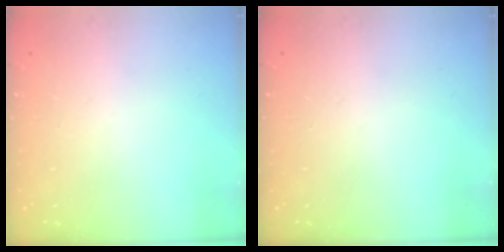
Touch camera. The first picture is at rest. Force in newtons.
{"total": 0.0}